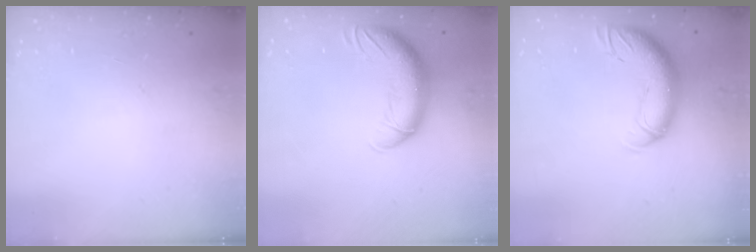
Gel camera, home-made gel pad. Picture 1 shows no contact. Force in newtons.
{"total": 12.8, "press": 12.4, "slide": 3.1}
{"total": 13.3, "press": 13.0, "slide": 2.9}